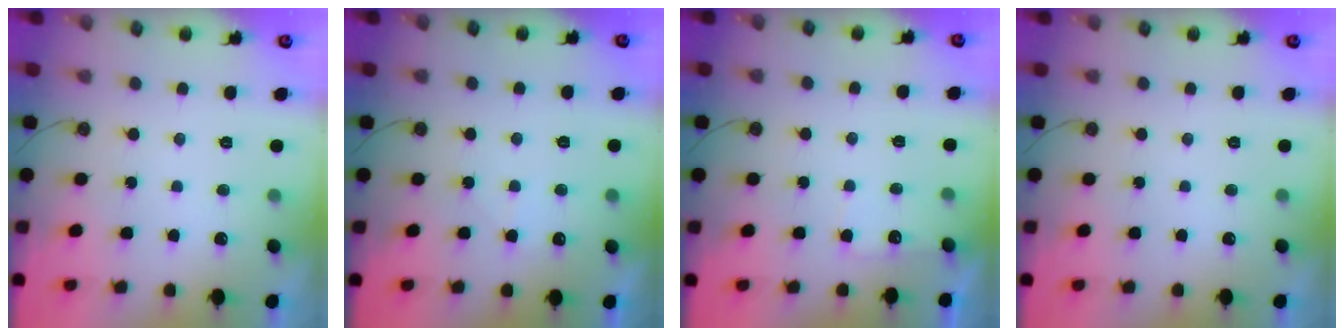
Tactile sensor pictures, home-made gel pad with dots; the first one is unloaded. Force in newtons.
{"total": 4.9, "press": 4.9, "slide": 0.6}
{"total": 4.8, "press": 4.7, "slide": 0.6}
{"total": 0.0}